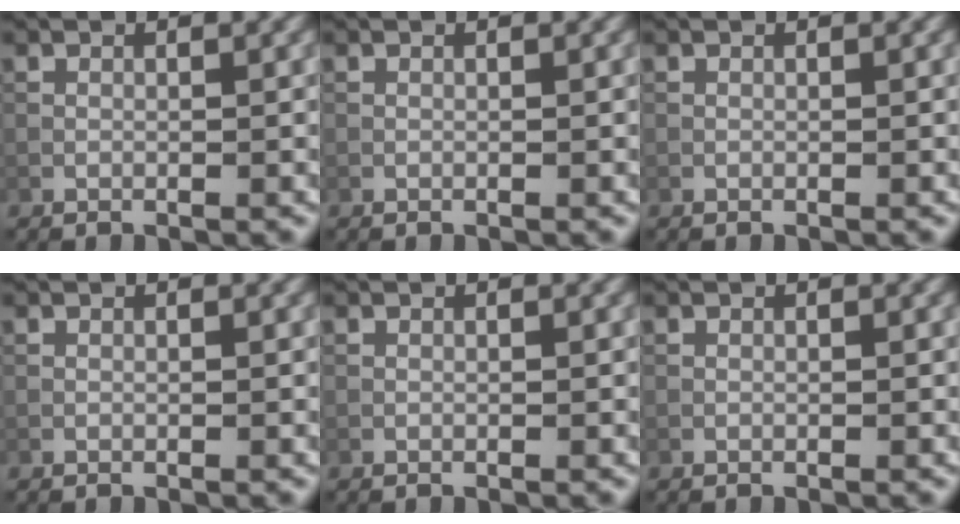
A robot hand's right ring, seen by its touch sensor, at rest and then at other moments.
{"total": 0.0}
{"total": 0.0}
{"total": 0.0}
{"total": 0.0}
{"total": 0.0}